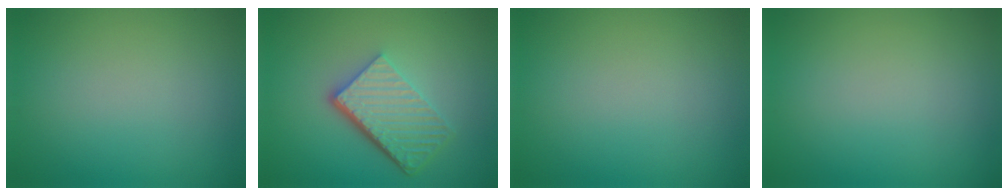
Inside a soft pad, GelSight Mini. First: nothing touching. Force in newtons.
{"total": 6.0, "press": 4.1, "slide": 4.4}
{"total": 0.0}
{"total": 0.0}